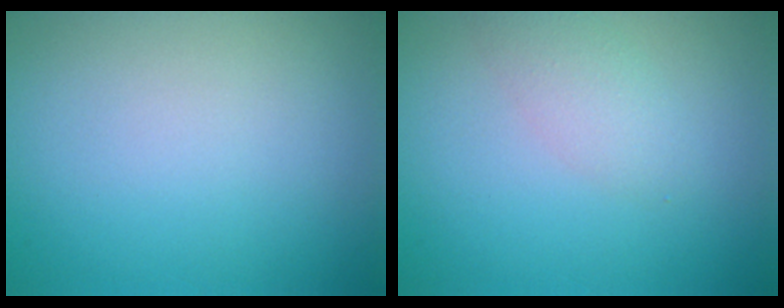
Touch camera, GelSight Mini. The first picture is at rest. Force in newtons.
{"total": 2.1, "press": 2.1, "slide": 0.0}